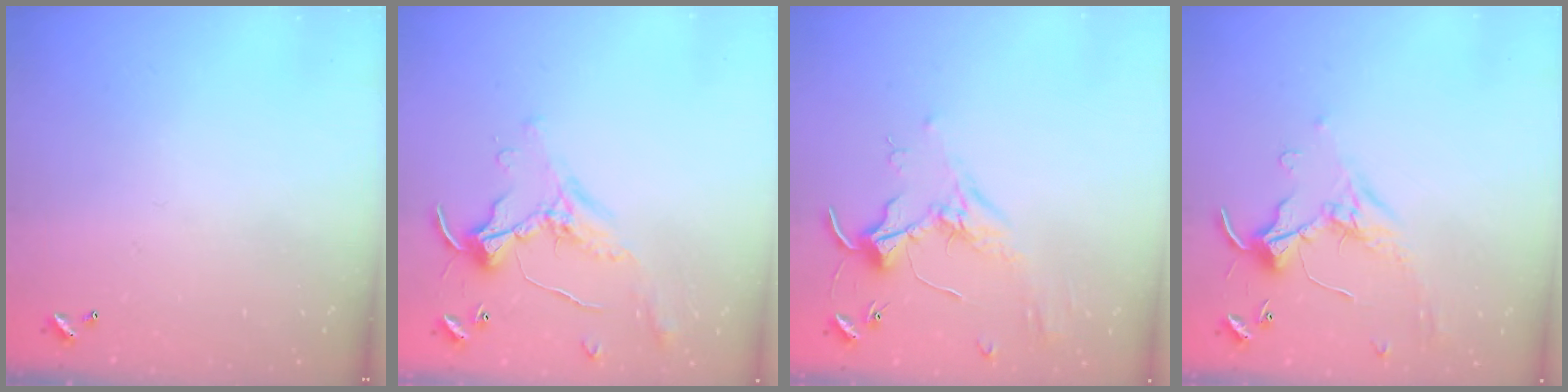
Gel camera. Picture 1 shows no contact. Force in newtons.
{"total": 0.8, "press": 0.8, "slide": 0.2}
{"total": 1.6, "press": 1.6, "slide": 0.4}
{"total": 0.0}